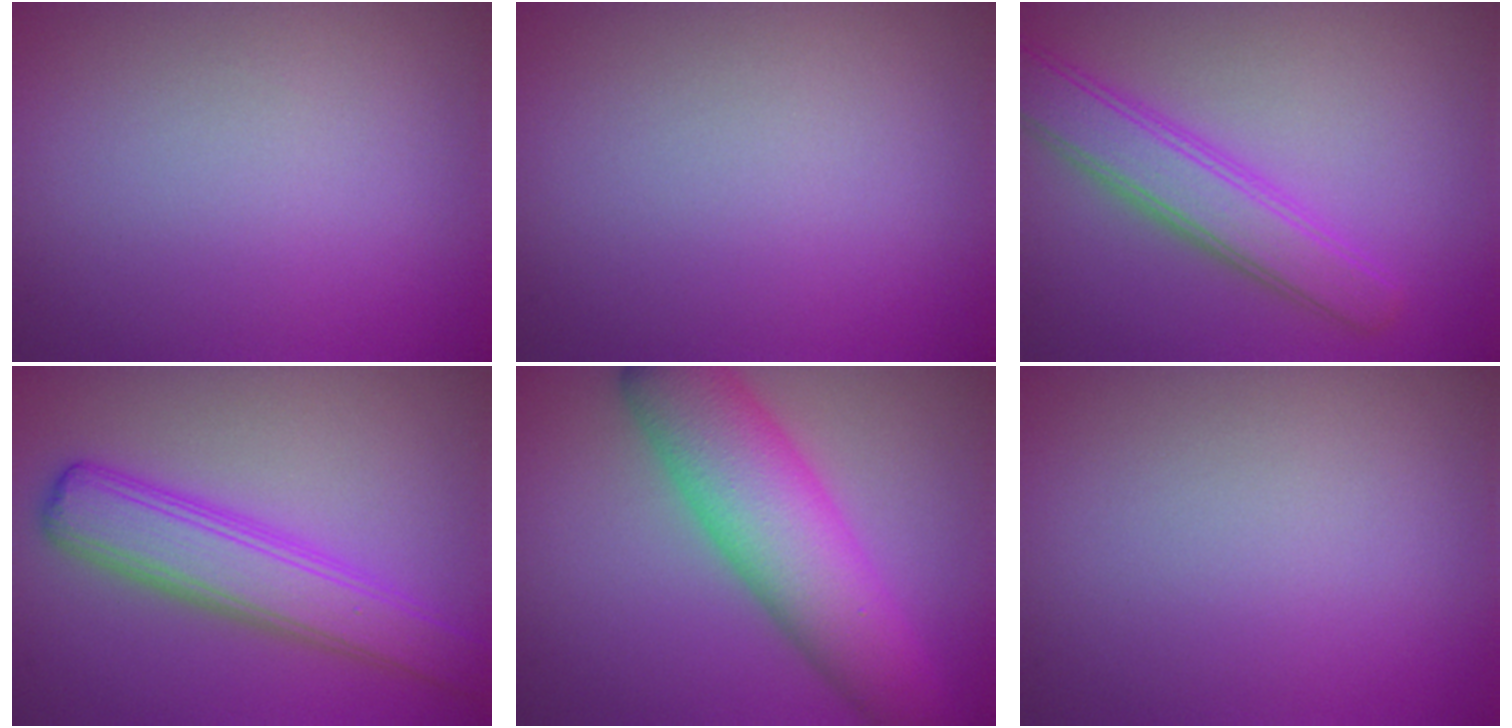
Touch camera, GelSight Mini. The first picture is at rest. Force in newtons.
{"total": 0.0}
{"total": 4.5, "press": 4.5, "slide": 0.1}
{"total": 5.3, "press": 5.3, "slide": 0.1}
{"total": 8.3, "press": 8.3, "slide": 0.2}
{"total": 0.0}